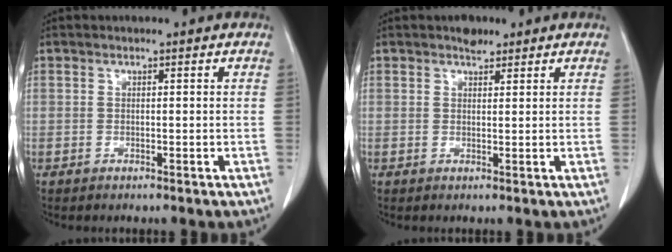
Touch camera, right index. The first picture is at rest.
{"total": 1.8, "force": [1.4, 0.9, 0.6], "torque": [-0.014, 0.002, 0.022]}